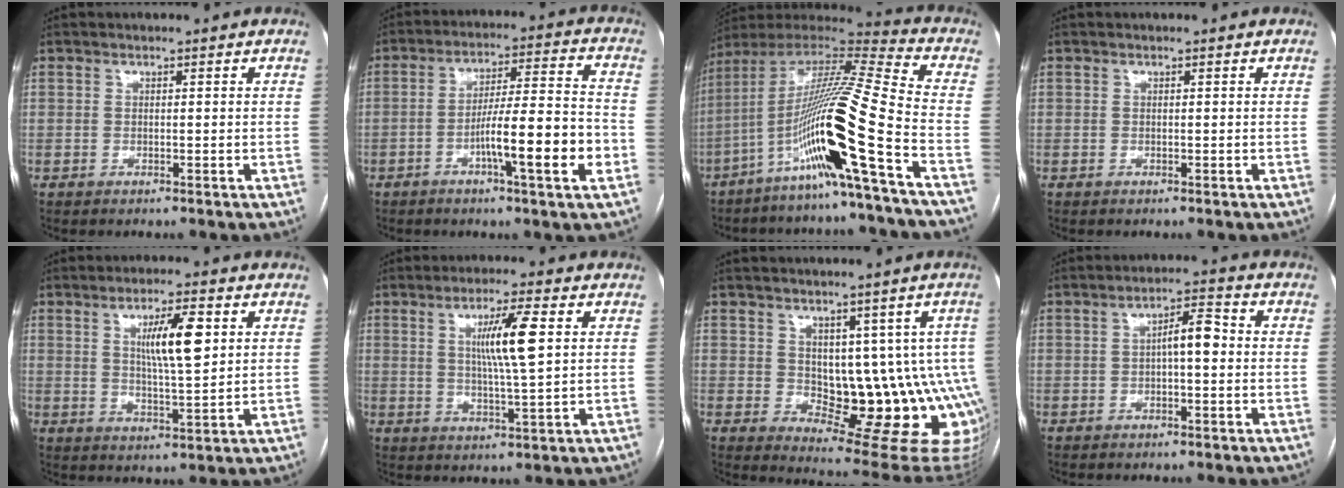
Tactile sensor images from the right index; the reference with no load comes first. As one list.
[{"total": 12.8, "force": [-4.4, -0.3, 12.0], "torque": [-0.198, 0.002, -0.074]}, {"total": 19.4, "force": [-8.3, -1.8, 17.5], "torque": [-0.344, -0.011, -0.162]}, {"total": 0.0}, {"total": 8.3, "force": [2.6, 1.2, 7.8], "torque": [-0.134, 0.000, 0.047]}, {"total": 8.0, "force": [2.1, 0.0, 7.8], "torque": [-0.139, -0.004, 0.037]}, {"total": 14.0, "force": [0.3, 7.1, 12.1], "torque": [-0.112, 0.005, 0.021]}, {"total": 4.7, "force": [0.0, 1.2, 4.5], "torque": [-0.072, 0.019, -0.002]}]